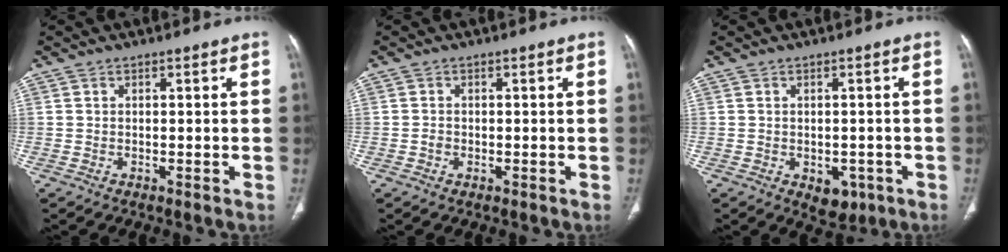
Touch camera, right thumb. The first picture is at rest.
{"total": 1.1, "force": [-0.3, 0.8, 0.5], "torque": [-0.008, 0.002, -0.005]}
{"total": 4.8, "force": [-1.8, 3.2, 3.0], "torque": [-0.019, 0.007, -0.011]}